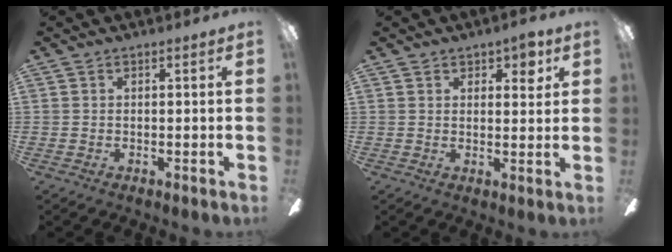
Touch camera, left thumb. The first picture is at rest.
{"total": 4.2, "force": [2.7, 2.1, 2.3], "torque": [-0.018, -0.006, 0.043]}